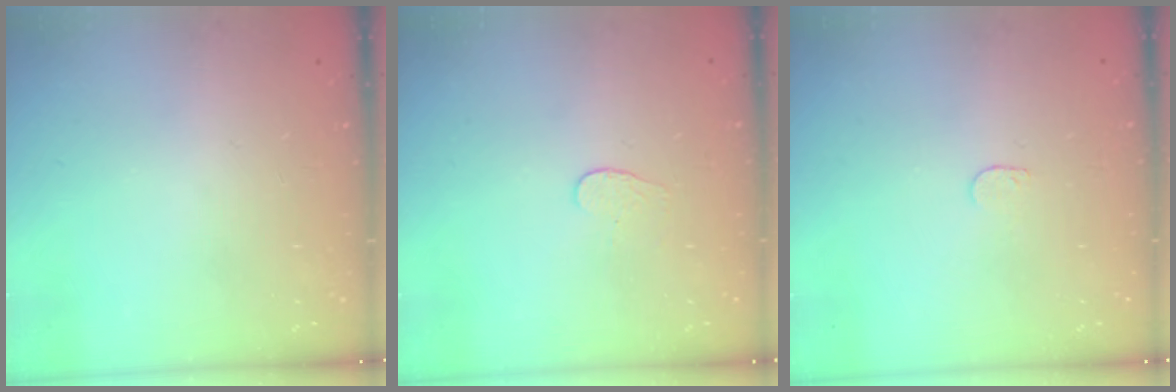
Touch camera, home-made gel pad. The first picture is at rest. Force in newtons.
{"total": 3.4, "press": 3.4, "slide": 0.3}
{"total": 3.2, "press": 3.2, "slide": 0.3}